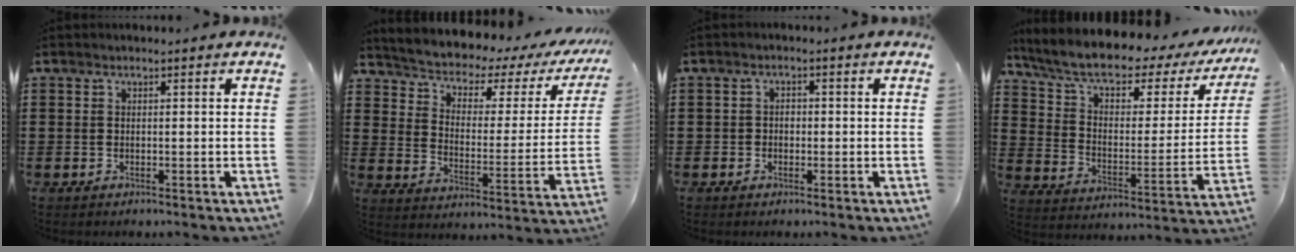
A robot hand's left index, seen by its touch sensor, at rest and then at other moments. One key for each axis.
{"total": 3.0, "fx": 2.4, "fy": 1.1, "fz": 1.4, "tx": -0.048, "ty": -0.030, "tz": 0.029}
{"total": 1.4, "fx": -0.4, "fy": 1.2, "fz": 0.6, "tx": -0.016, "ty": 0.004, "tz": -0.010}
{"total": 7.7, "fx": 5.5, "fy": 2.5, "fz": 4.7, "tx": -0.115, "ty": -0.036, "tz": 0.091}